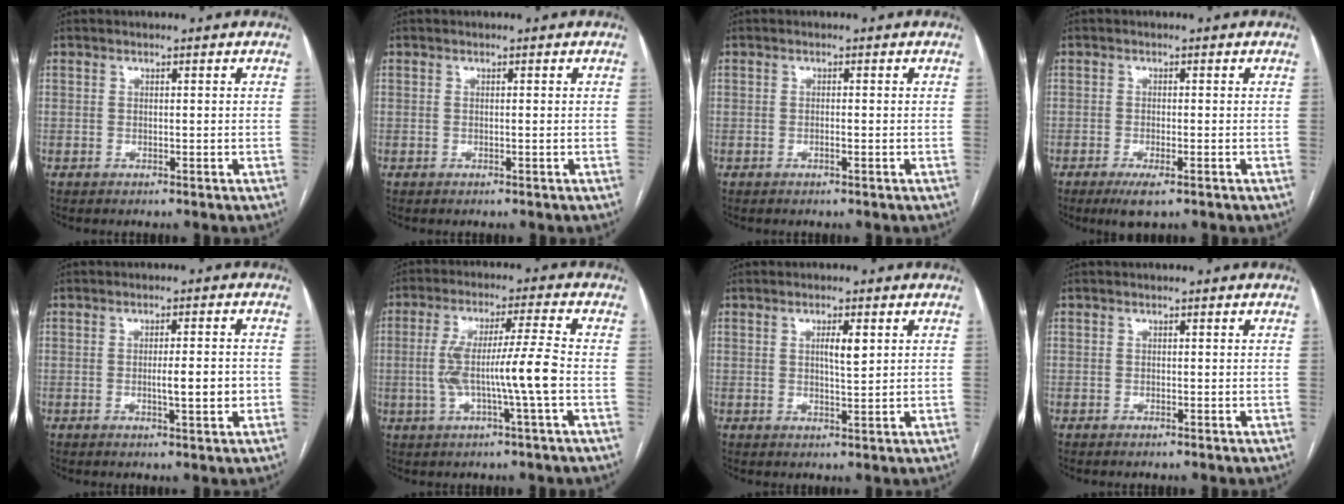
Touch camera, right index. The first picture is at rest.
{"total": 0.0}
{"total": 0.7, "force": [-0.3, 0.0, 0.7], "torque": [-0.013, 0.000, -0.004]}
{"total": 3.6, "force": [-2.1, 0.7, 2.8], "torque": [-0.051, -0.008, -0.034]}
{"total": 4.4, "force": [-0.9, 0.5, 4.3], "torque": [-0.067, -0.003, -0.011]}
{"total": 9.7, "force": [-1.7, -0.5, 9.6], "torque": [-0.186, 0.012, -0.031]}
{"total": 3.1, "force": [1.0, 0.5, 2.9], "torque": [-0.048, -0.002, 0.015]}
{"total": 0.0}